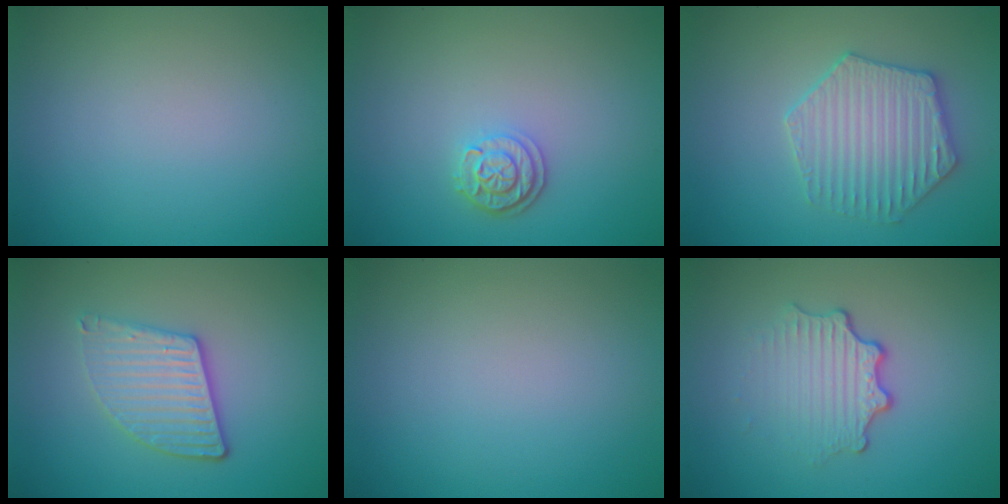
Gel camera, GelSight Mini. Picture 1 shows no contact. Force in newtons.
{"total": 2.4, "press": 2.1, "slide": 1.3}
{"total": 4.3, "press": 4.0, "slide": 1.6}
{"total": 3.8, "press": 3.2, "slide": 2.0}
{"total": 0.0}
{"total": 3.4, "press": 2.4, "slide": 2.5}